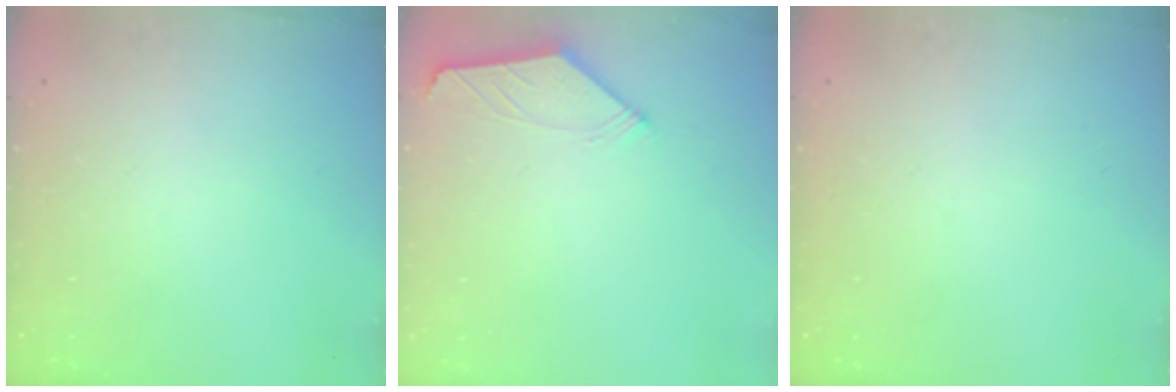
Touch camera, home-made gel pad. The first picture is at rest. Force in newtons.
{"total": 2.0, "press": 1.9, "slide": 0.5}
{"total": 0.0}